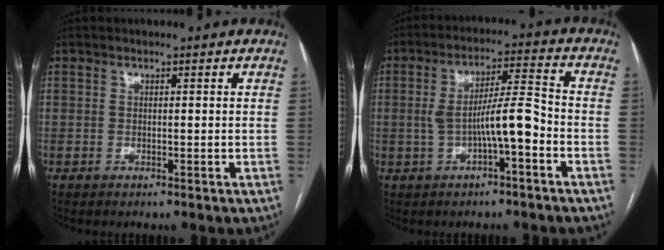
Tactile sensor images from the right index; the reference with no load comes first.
{"total": 8.1, "force": [-2.1, 1.1, 7.7], "torque": [-0.139, 0.024, -0.034]}